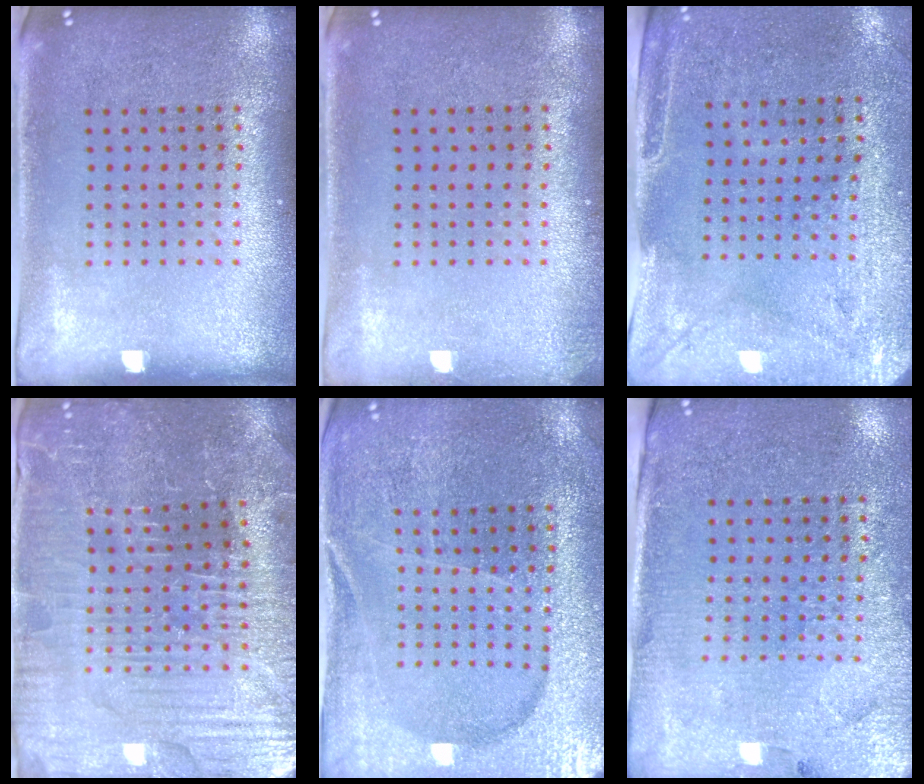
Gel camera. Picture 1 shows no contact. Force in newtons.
{"total": 0.7, "press": 0.7, "slide": 0.2}
{"total": 3.0, "press": 2.5, "slide": 1.6}
{"total": 4.1, "press": 4.1, "slide": 0.5}
{"total": 3.1, "press": 3.0, "slide": 0.5}
{"total": 3.0, "press": 2.9, "slide": 0.9}